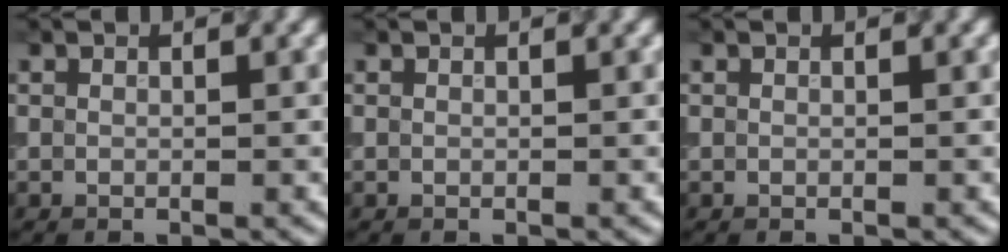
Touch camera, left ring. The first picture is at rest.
{"total": 0.0}
{"total": 0.0}